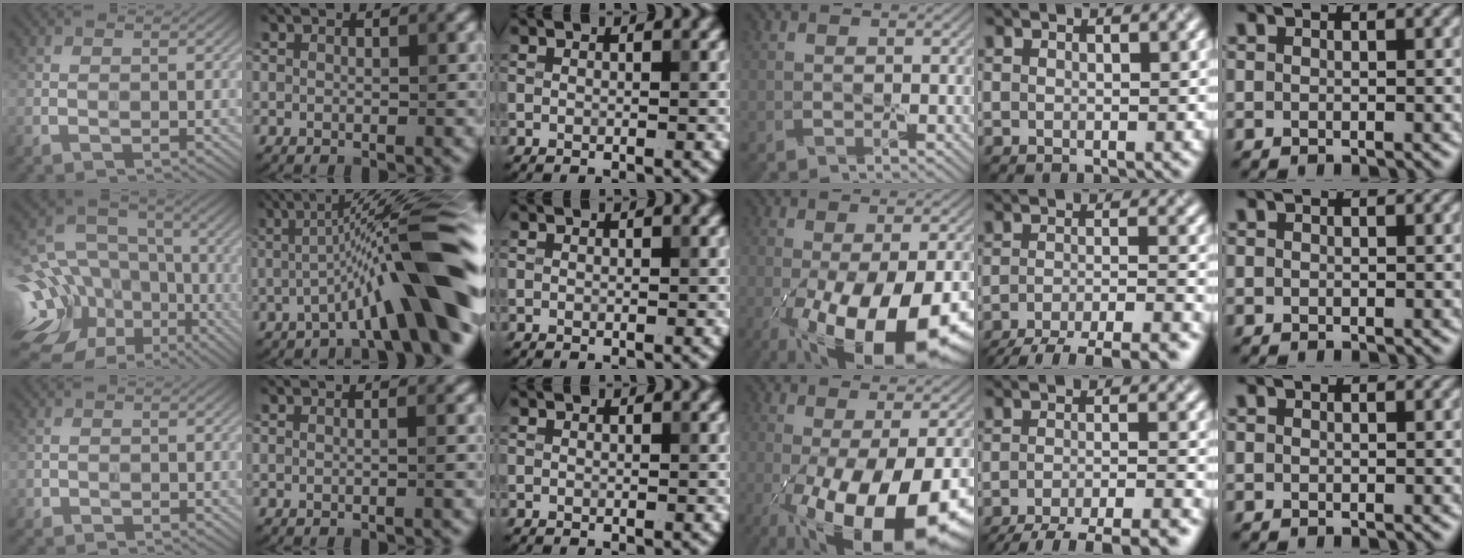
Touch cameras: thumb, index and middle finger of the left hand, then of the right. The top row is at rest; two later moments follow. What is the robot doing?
{"motion": "peel", "object": "sticker"}